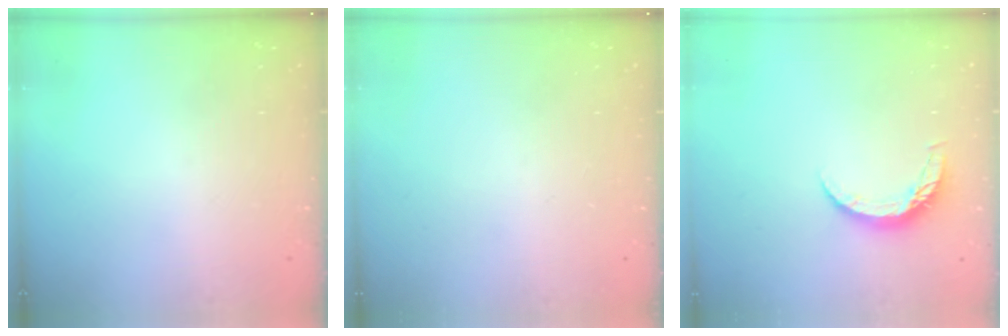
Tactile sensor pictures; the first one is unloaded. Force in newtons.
{"total": 0.0}
{"total": 6.6, "press": 6.5, "slide": 0.6}